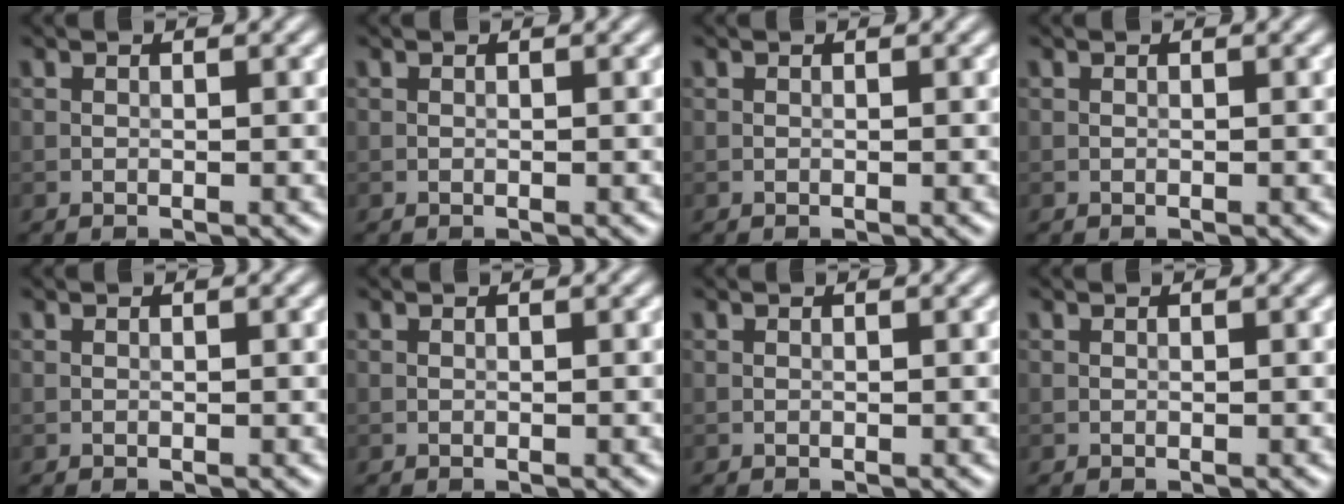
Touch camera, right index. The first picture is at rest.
{"total": 0.0}
{"total": 0.0}
{"total": 0.0}
{"total": 0.0}
{"total": 0.0}
{"total": 0.0}
{"total": 0.0}